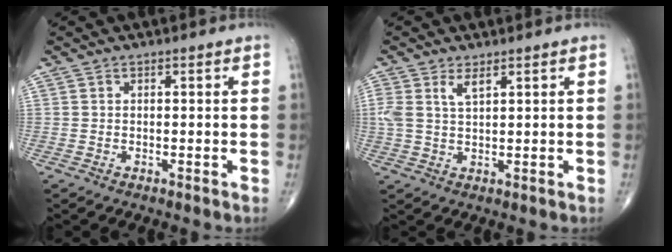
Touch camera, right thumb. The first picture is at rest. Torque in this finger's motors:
{"motor_torque": [0.00, 0.01, 0.39, 0.38, 0.03]}